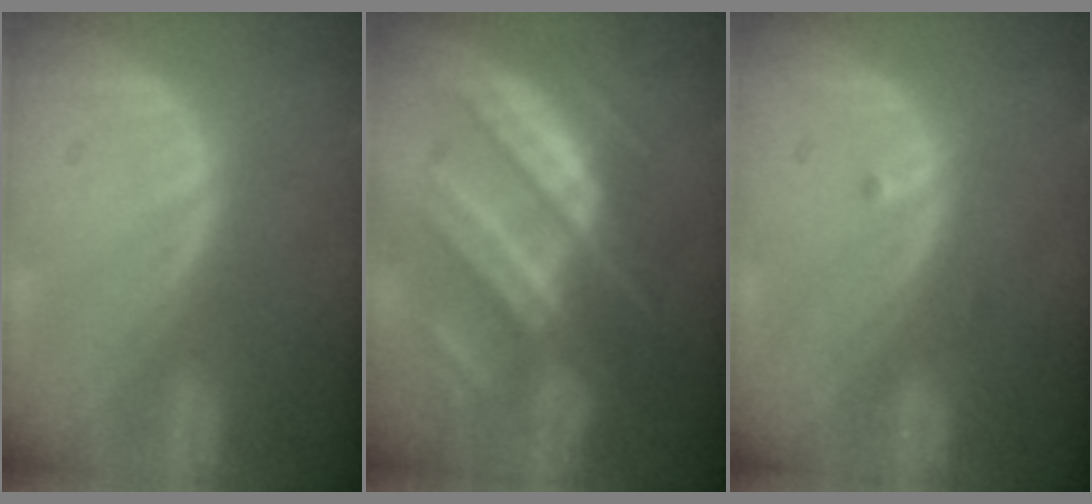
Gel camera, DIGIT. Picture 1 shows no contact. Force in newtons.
{"total": 9.3, "press": 9.2, "slide": 0.8}
{"total": 0.9, "press": 0.7, "slide": 0.5}